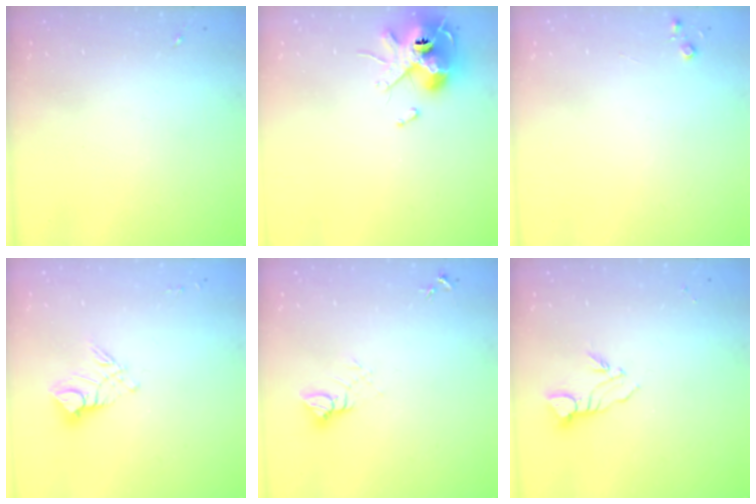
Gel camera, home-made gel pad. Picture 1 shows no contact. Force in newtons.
{"total": 11.9, "press": 11.7, "slide": 1.7}
{"total": 3.6, "press": 3.6, "slide": 0.4}
{"total": 9.7, "press": 9.6, "slide": 0.8}
{"total": 5.0, "press": 5.0, "slide": 0.4}
{"total": 4.9, "press": 4.9, "slide": 0.1}